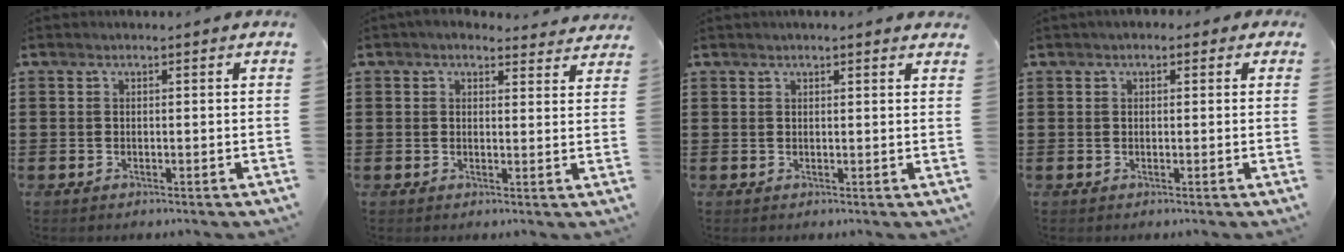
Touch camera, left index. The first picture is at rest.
{"total": 3.1, "force": [2.7, 1.2, 0.7], "torque": [-0.014, -0.007, 0.049]}
{"total": 1.2, "force": [1.0, 0.1, 0.6], "torque": [-0.012, 0.002, 0.019]}
{"total": 1.2, "force": [0.4, 0.9, 0.7], "torque": [-0.016, 0.008, 0.006]}